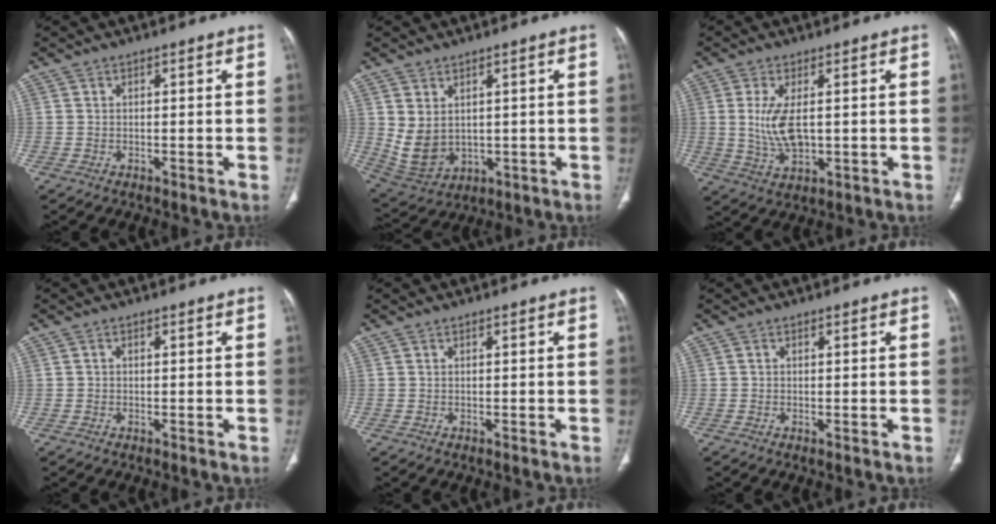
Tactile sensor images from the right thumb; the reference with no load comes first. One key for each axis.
{"total": 7.9, "fx": 1.4, "fy": 5.8, "fz": 5.2, "tx": -0.094, "ty": -0.010, "tz": 0.056}
{"total": 7.6, "fx": 0.6, "fy": 3.5, "fz": 6.7, "tx": -0.141, "ty": -0.011, "tz": 0.021}
{"total": 0.0}
{"total": 0.0}
{"total": 0.0}